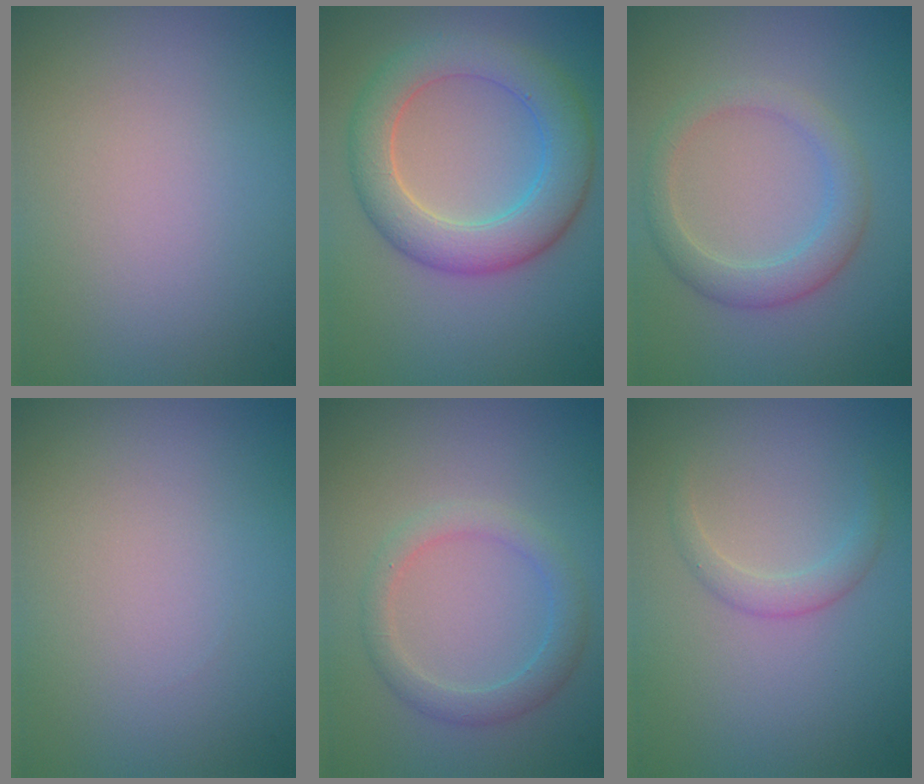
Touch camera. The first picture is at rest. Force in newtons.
{"total": 6.3, "press": 6.3, "slide": 0.1}
{"total": 3.1, "press": 3.1, "slide": 0.1}
{"total": 0.0}
{"total": 2.5, "press": 2.5, "slide": 0.0}
{"total": 1.6, "press": 1.6, "slide": 0.0}